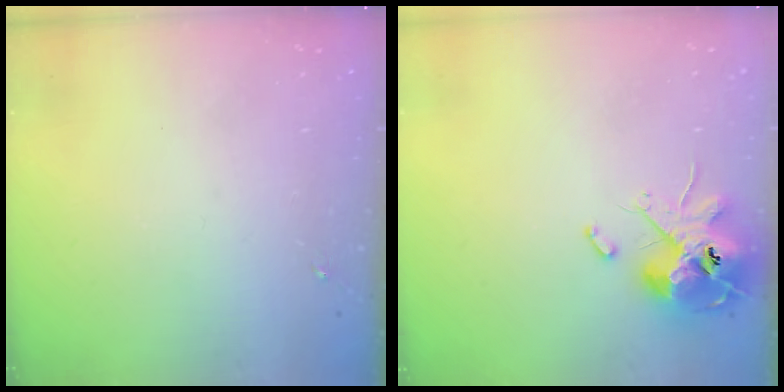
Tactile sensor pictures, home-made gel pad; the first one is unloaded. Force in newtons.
{"total": 13.1, "press": 12.9, "slide": 2.1}